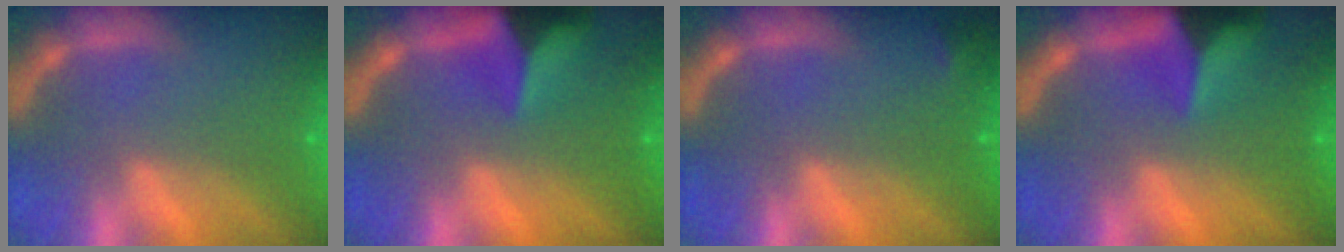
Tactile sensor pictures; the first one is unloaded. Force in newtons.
{"total": 6.5}
{"total": 0.9}
{"total": 6.5}